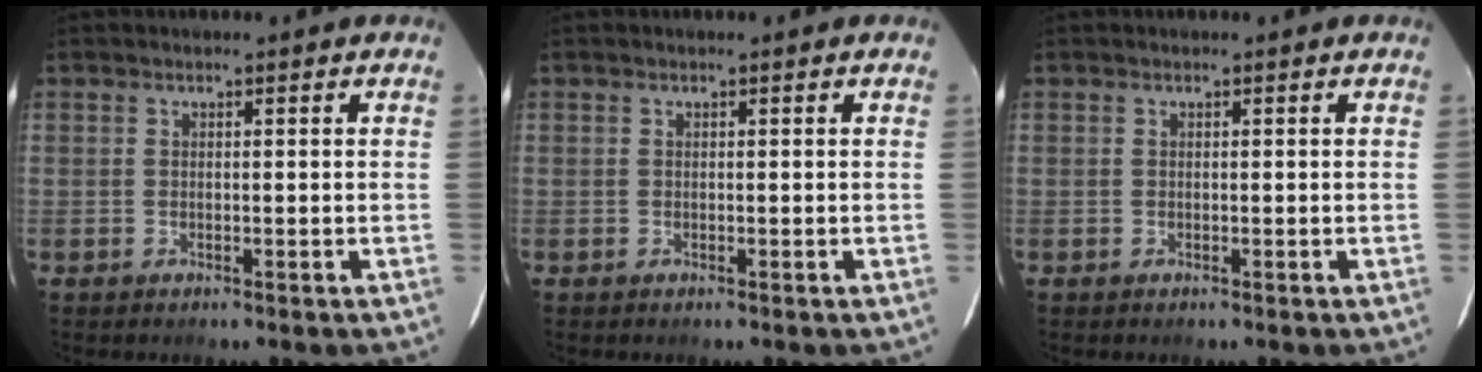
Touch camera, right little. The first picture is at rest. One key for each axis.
{"total": 0.0}
{"total": 0.0}